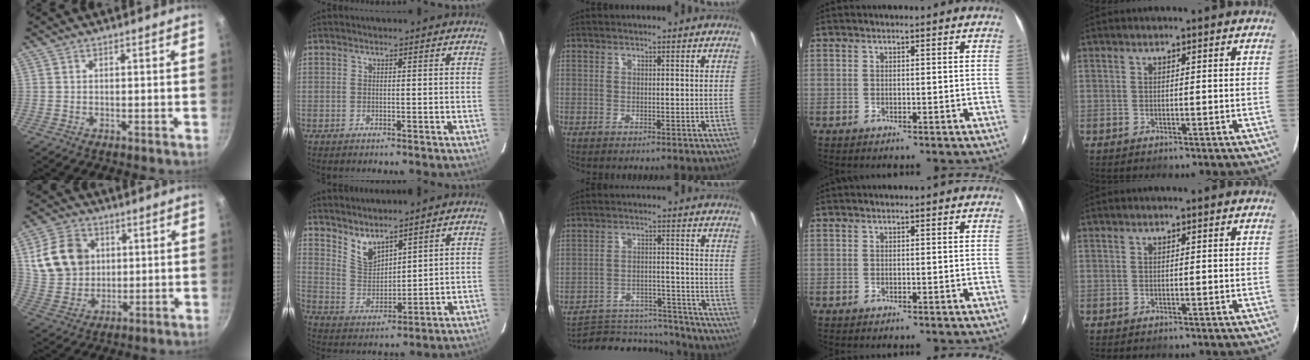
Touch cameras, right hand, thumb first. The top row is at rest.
{"thumb": {"total": 13.4, "force": [3.5, 10.8, 7.1], "torque": [-0.113, -0.004, 0.074]}, "index": {"total": 6.7, "force": [5.5, 2.4, 3.0], "torque": [-0.052, -0.003, 0.115]}, "middle": {"total": 15.6, "force": [-14.3, 4.8, 4.0], "torque": [-0.088, 0.019, -0.194]}}